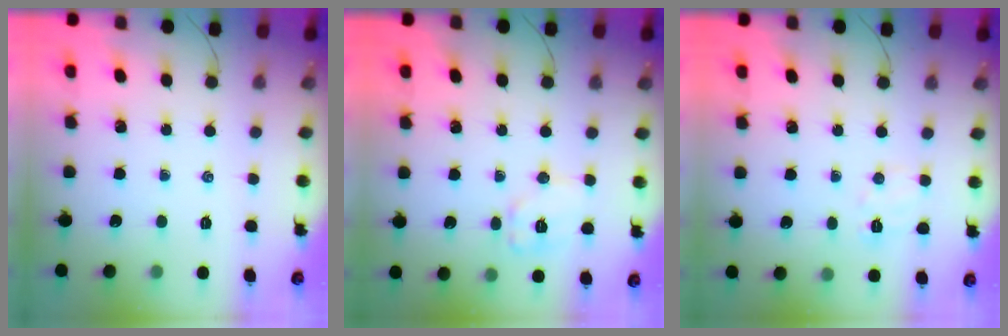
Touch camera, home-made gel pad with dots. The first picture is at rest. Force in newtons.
{"total": 9.1, "press": 9.1, "slide": 0.4}
{"total": 6.5, "press": 6.4, "slide": 1.2}